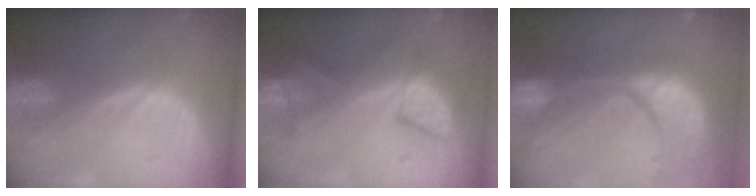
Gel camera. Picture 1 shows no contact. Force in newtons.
{"total": 8.0, "press": 7.4, "slide": 2.9}
{"total": 14.5, "press": 11.5, "slide": 8.9}